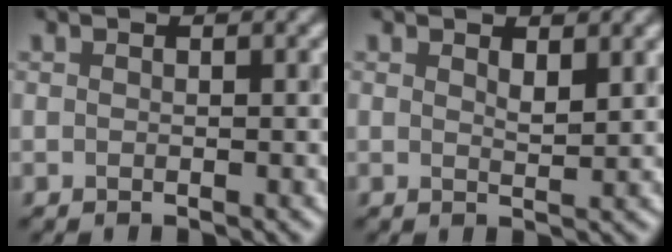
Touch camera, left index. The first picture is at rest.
{"total": 1.5, "force": [0.9, 0.5, 1.1], "torque": [-0.017, 0.004, 0.021]}